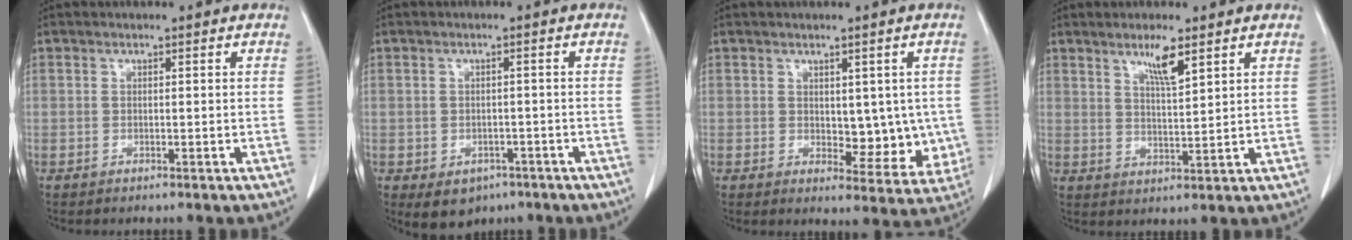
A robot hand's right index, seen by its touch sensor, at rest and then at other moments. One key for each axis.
{"total": 5.0, "fx": -2.7, "fy": 3.7, "fz": 1.9, "tx": -0.022, "ty": 0.003, "tz": -0.027}
{"total": 7.2, "fx": 0.3, "fy": 4.2, "fz": 5.8, "tx": -0.048, "ty": -0.004, "tz": 0.015}
{"total": 4.9, "fx": 3.1, "fy": 0.3, "fz": 3.7, "tx": -0.067, "ty": -0.007, "tz": 0.057}